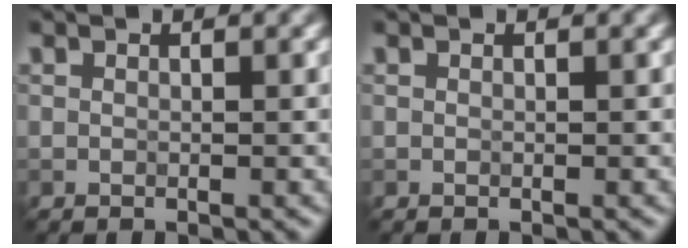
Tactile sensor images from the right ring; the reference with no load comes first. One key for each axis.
{"total": 0.0}